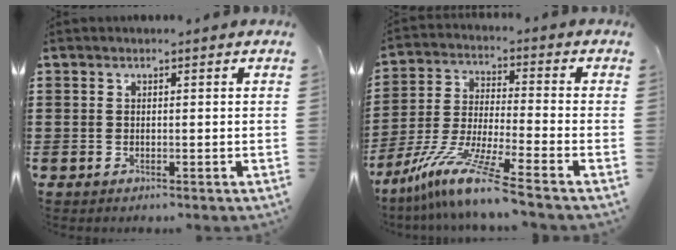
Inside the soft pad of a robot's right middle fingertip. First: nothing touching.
{"total": 10.8, "force": [-8.4, -0.1, 6.7], "torque": [-0.148, -0.006, -0.173]}